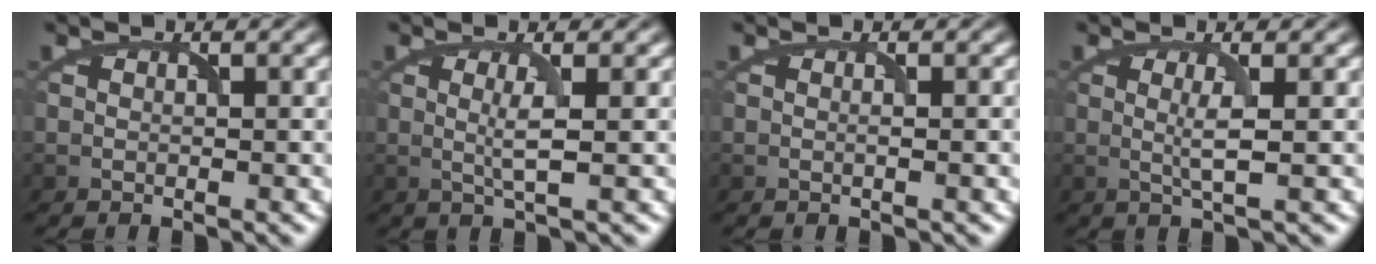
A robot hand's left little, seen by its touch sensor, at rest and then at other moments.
{"total": 1.9, "force": [0.0, 0.2, 1.9], "torque": [-0.034, -0.002, 0.003]}
{"total": 1.1, "force": [0.1, 0.4, 1.1], "torque": [-0.008, -0.004, -0.004]}
{"total": 1.9, "force": [0.0, 0.2, 1.9], "torque": [-0.033, -0.002, 0.002]}